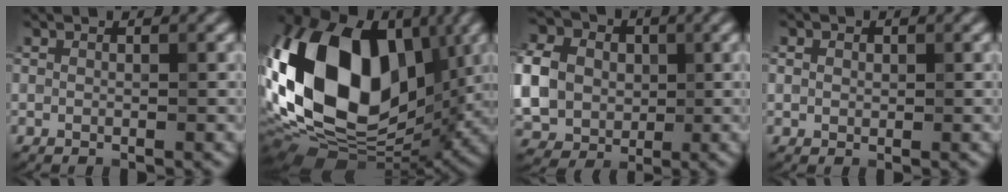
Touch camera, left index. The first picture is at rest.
{"total": 18.1, "force": [1.9, 11.9, 13.5], "torque": [-0.265, 0.019, 0.012]}
{"total": 9.2, "force": [0.3, 7.8, 4.9], "torque": [-0.125, 0.009, -0.010]}
{"total": 1.1, "force": [0.4, 0.9, 0.3], "torque": [-0.004, 0.000, 0.002]}